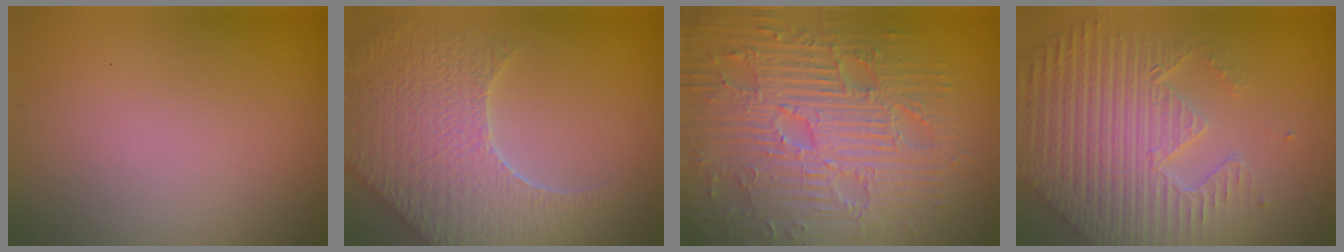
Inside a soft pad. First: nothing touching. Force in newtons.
{"total": 8.3, "press": 6.1, "slide": 5.6}
{"total": 9.4, "press": 6.9, "slide": 6.4}
{"total": 7.5, "press": 5.6, "slide": 4.9}